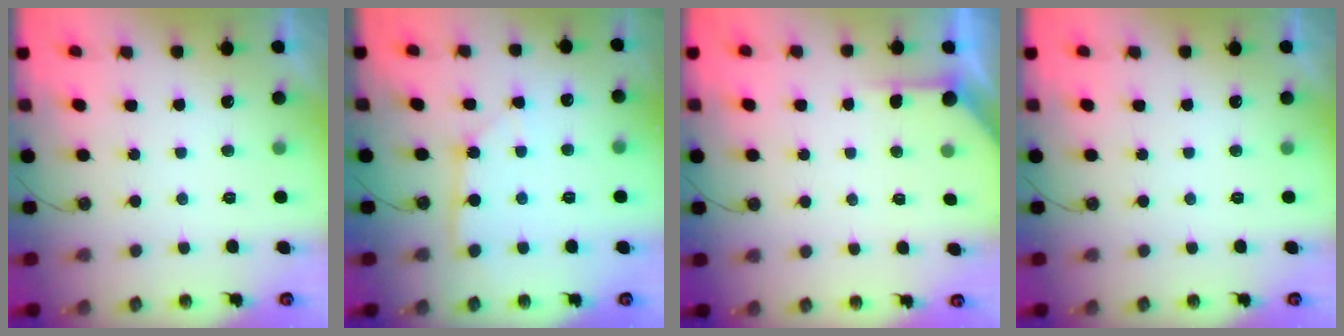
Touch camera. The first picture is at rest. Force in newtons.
{"total": 2.9, "press": 2.9, "slide": 0.1}
{"total": 2.4, "press": 2.4, "slide": 0.3}
{"total": 0.0}